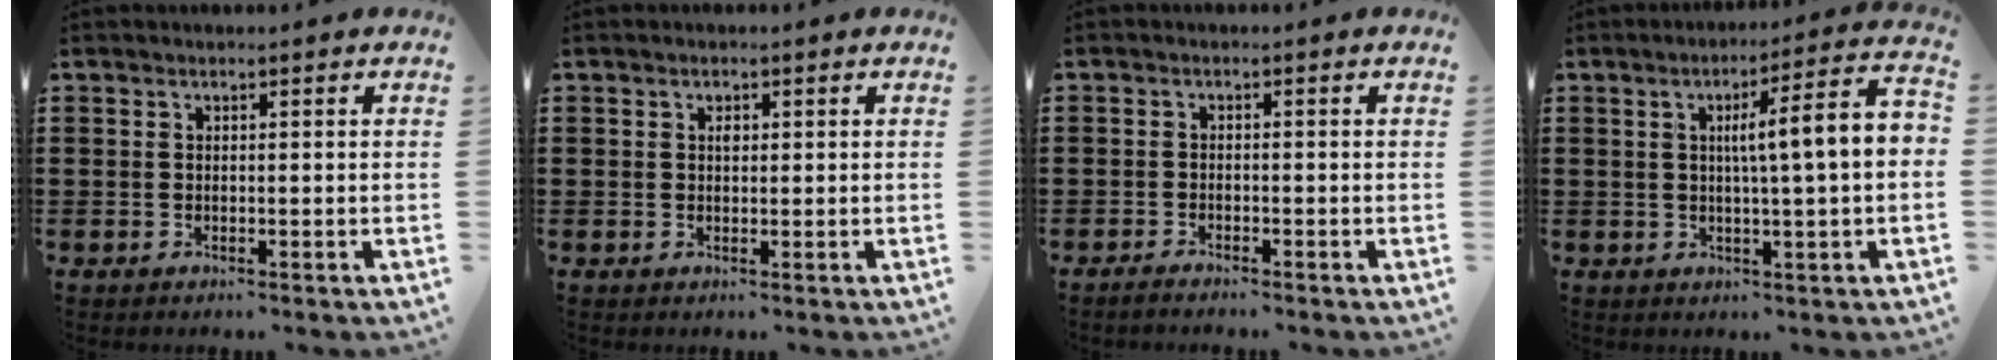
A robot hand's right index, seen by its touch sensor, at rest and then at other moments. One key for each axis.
{"total": 1.0, "fx": 0.4, "fy": 0.7, "fz": 0.6, "tx": -0.013, "ty": 0.003, "tz": 0.007}
{"total": 1.2, "fx": -1.2, "fy": 0.0, "fz": 0.2, "tx": -0.005, "ty": -0.001, "tz": -0.022}
{"total": 7.3, "fx": 0.4, "fy": 0.0, "fz": 7.3, "tx": -0.122, "ty": -0.012, "tz": -0.008}